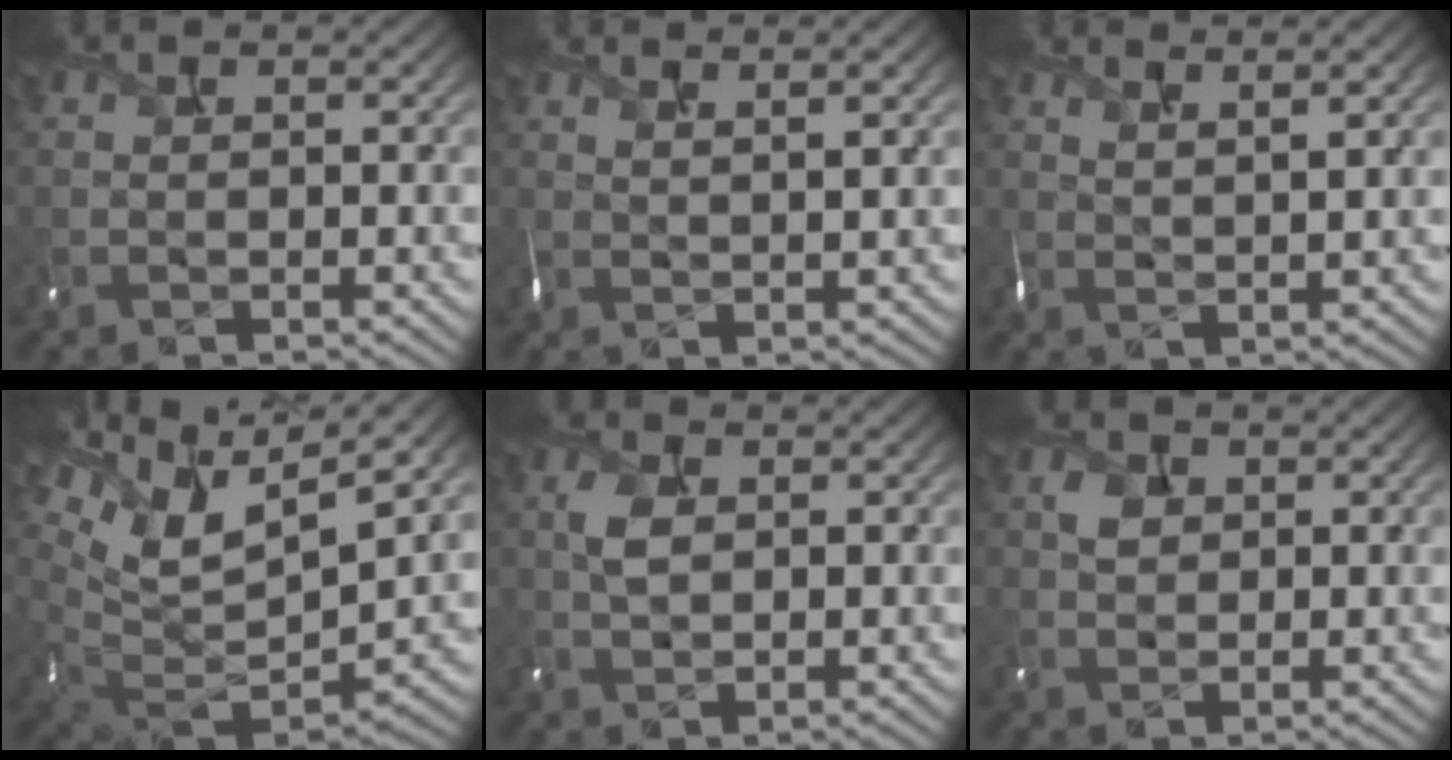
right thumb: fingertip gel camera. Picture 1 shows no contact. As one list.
[{"total": 3.1, "force": [2.2, 0.5, 2.1], "torque": [-0.030, 0.008, 0.033]}, {"total": 3.7, "force": [2.7, 0.6, 2.5], "torque": [-0.035, 0.007, 0.041]}, {"total": 15.1, "force": [9.4, 5.9, 10.2], "torque": [-0.243, 0.020, 0.163]}, {"total": 2.2, "force": [0.7, 1.3, 1.6], "torque": [-0.044, 0.001, 0.014]}, {"total": 1.6, "force": [0.7, 1.4, 0.6], "torque": [-0.018, 0.002, 0.012]}]